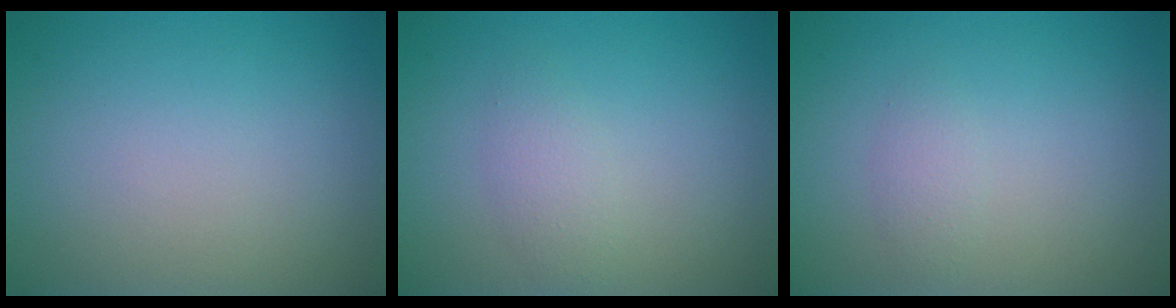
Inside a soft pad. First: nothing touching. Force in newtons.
{"total": 1.7, "press": 1.7, "slide": 0.0}
{"total": 1.1, "press": 1.1, "slide": 0.1}